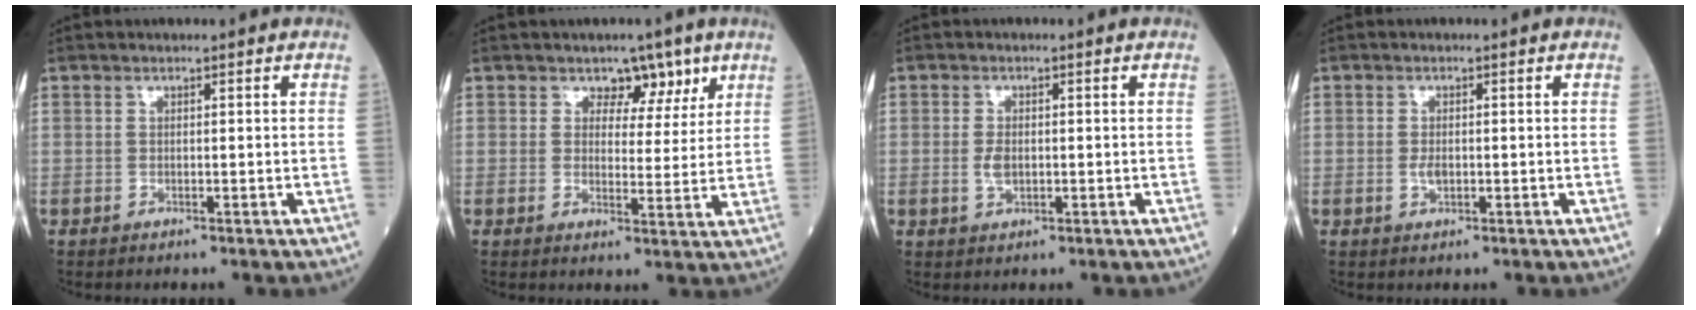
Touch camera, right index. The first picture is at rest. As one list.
[{"total": 4.8, "force": [3.0, 3.2, 1.8], "torque": [-0.008, 0.001, 0.040]}, {"total": 2.4, "force": [-0.3, 1.3, 2.1], "torque": [-0.047, -0.002, -0.004]}, {"total": 1.6, "force": [-0.3, 0.8, 1.4], "torque": [-0.030, -0.001, -0.003]}]